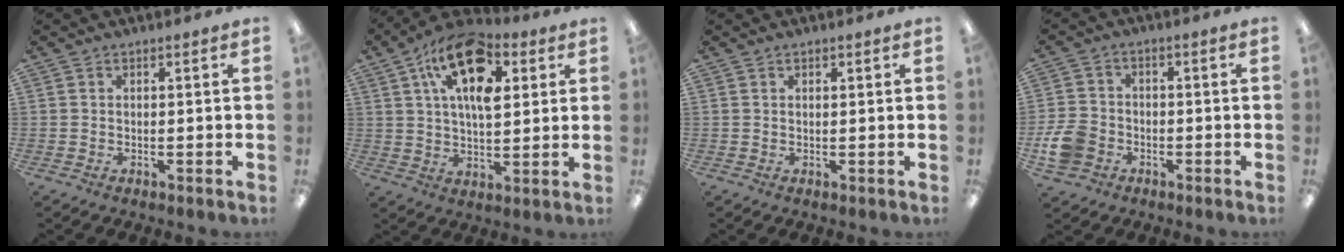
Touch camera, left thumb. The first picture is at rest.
{"total": 16.8, "force": [7.9, 9.0, 11.8], "torque": [-0.188, -0.017, 0.138]}
{"total": 1.0, "force": [0.6, 0.5, 0.6], "torque": [-0.005, -0.001, 0.008]}
{"total": 7.4, "force": [-2.8, 5.9, 3.6], "torque": [-0.089, 0.018, -0.053]}